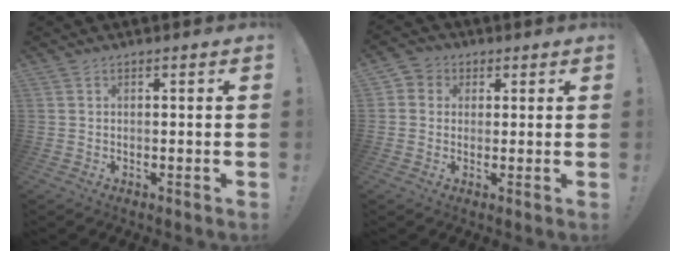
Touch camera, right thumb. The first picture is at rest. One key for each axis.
{"total": 3.9, "fx": 0.2, "fy": 3.7, "fz": 1.2, "tx": -0.018, "ty": 0.003, "tz": 0.004}